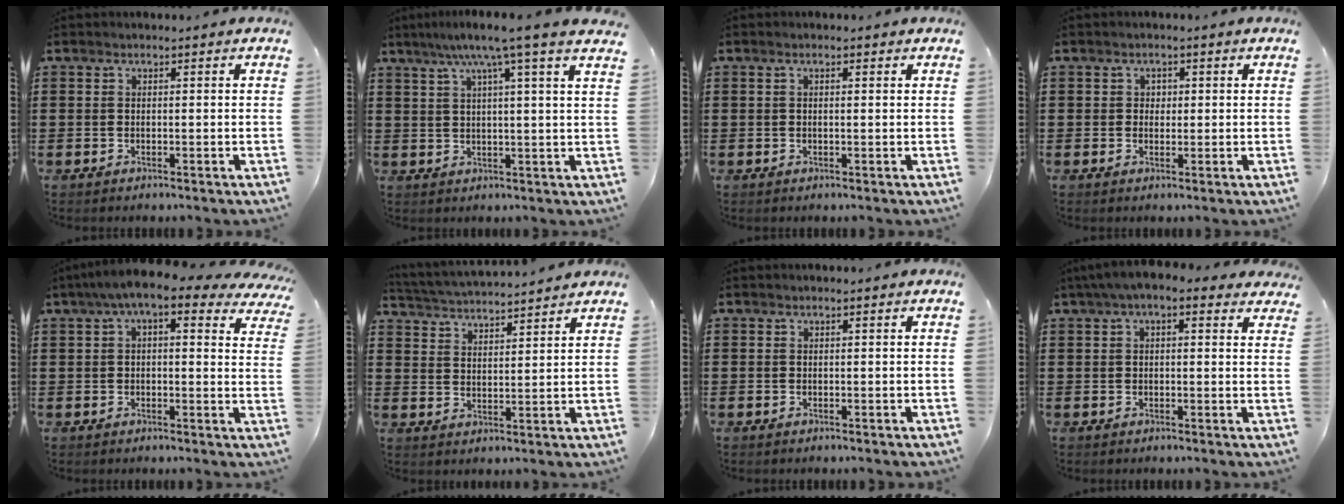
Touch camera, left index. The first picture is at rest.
{"total": 7.2, "force": [4.8, -0.8, 5.3], "torque": [-0.111, -0.011, 0.076]}
{"total": 1.0, "force": [0.4, 0.1, 0.9], "torque": [-0.017, 0.002, 0.007]}
{"total": 1.5, "force": [0.4, 1.3, 0.5], "torque": [-0.014, 0.008, 0.006]}
{"total": 7.0, "force": [4.3, 1.4, 5.3], "torque": [-0.105, -0.006, 0.072]}
{"total": 3.6, "force": [3.6, -0.2, 0.1], "torque": [-0.020, -0.024, 0.060]}
{"total": 0.0}
{"total": 4.1, "force": [2.6, 1.3, 2.9], "torque": [-0.062, 0.003, 0.045]}